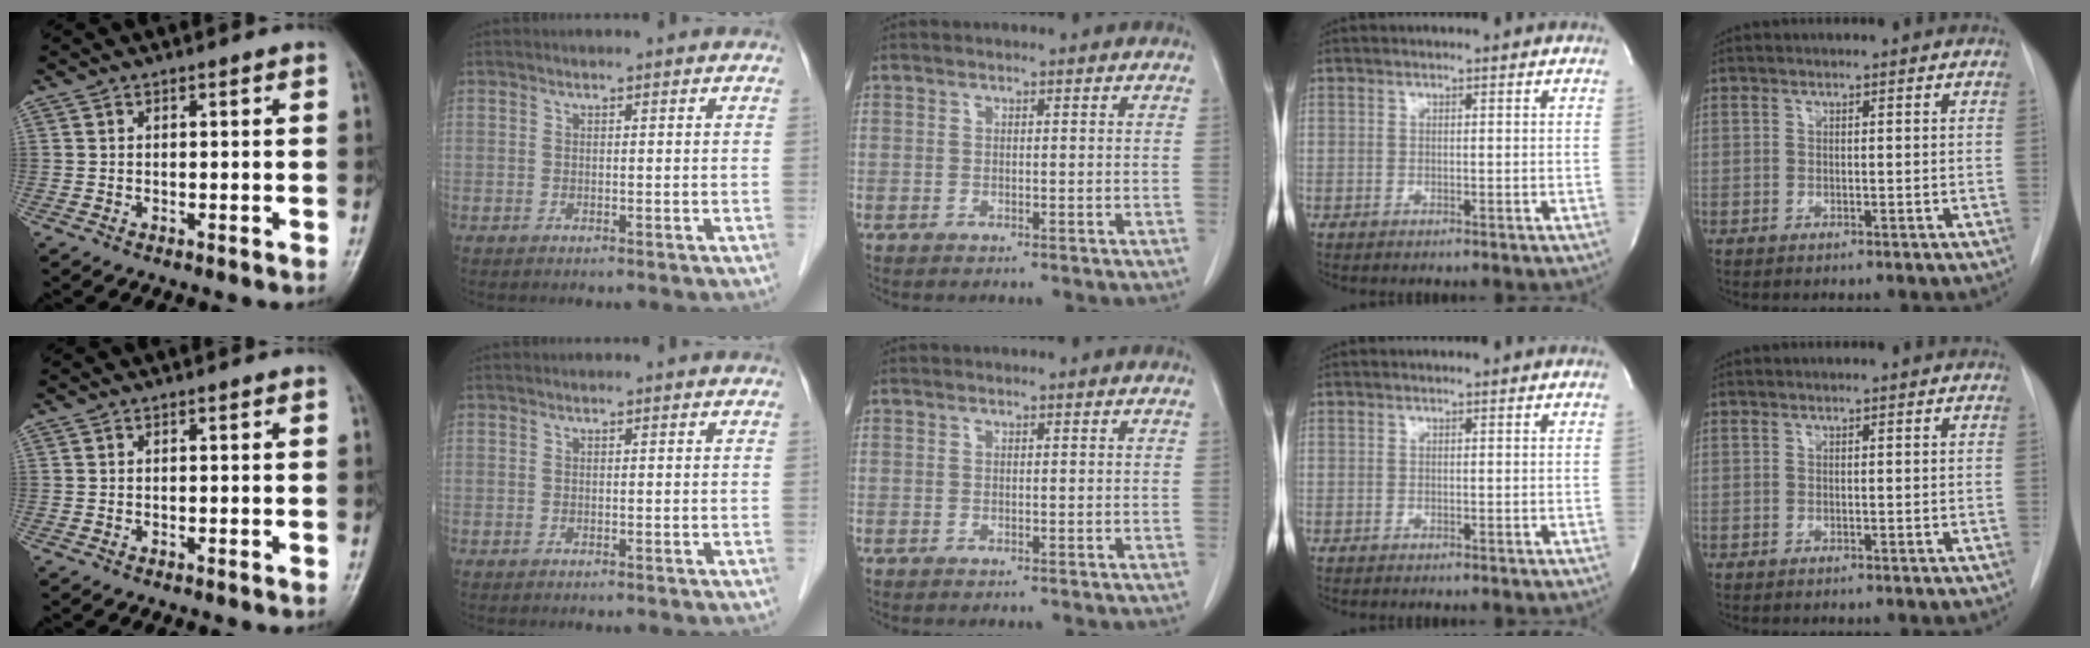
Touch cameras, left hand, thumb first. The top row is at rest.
{}